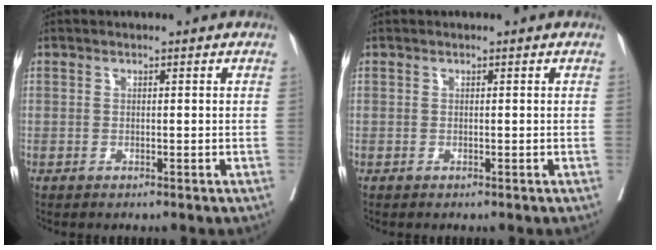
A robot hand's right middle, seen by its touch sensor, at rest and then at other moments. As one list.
[{"total": 0.0}]